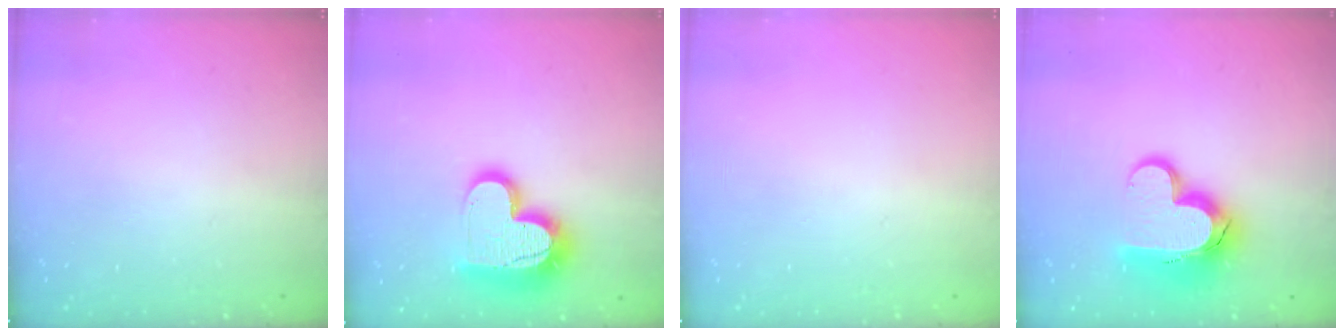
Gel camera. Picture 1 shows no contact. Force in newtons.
{"total": 17.7, "press": 17.7, "slide": 1.5}
{"total": 0.0}
{"total": 15.6, "press": 15.5, "slide": 1.3}